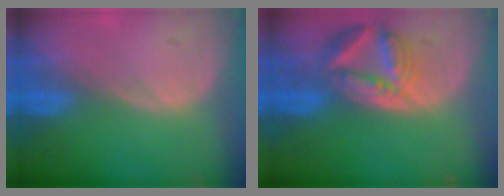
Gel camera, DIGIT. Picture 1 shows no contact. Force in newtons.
{"total": 8.1, "press": 7.2, "slide": 3.7}